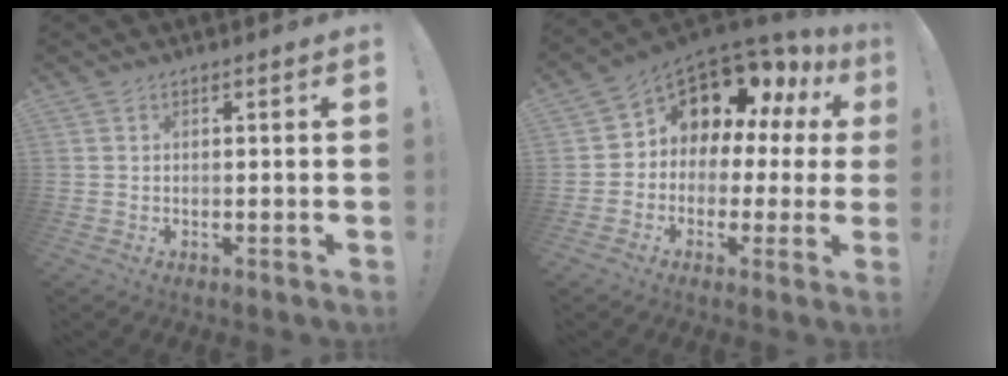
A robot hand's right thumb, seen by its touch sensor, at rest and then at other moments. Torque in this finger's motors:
{"motor_torque": [0.59, 0.59, 0.28, 0.20, 0.16]}